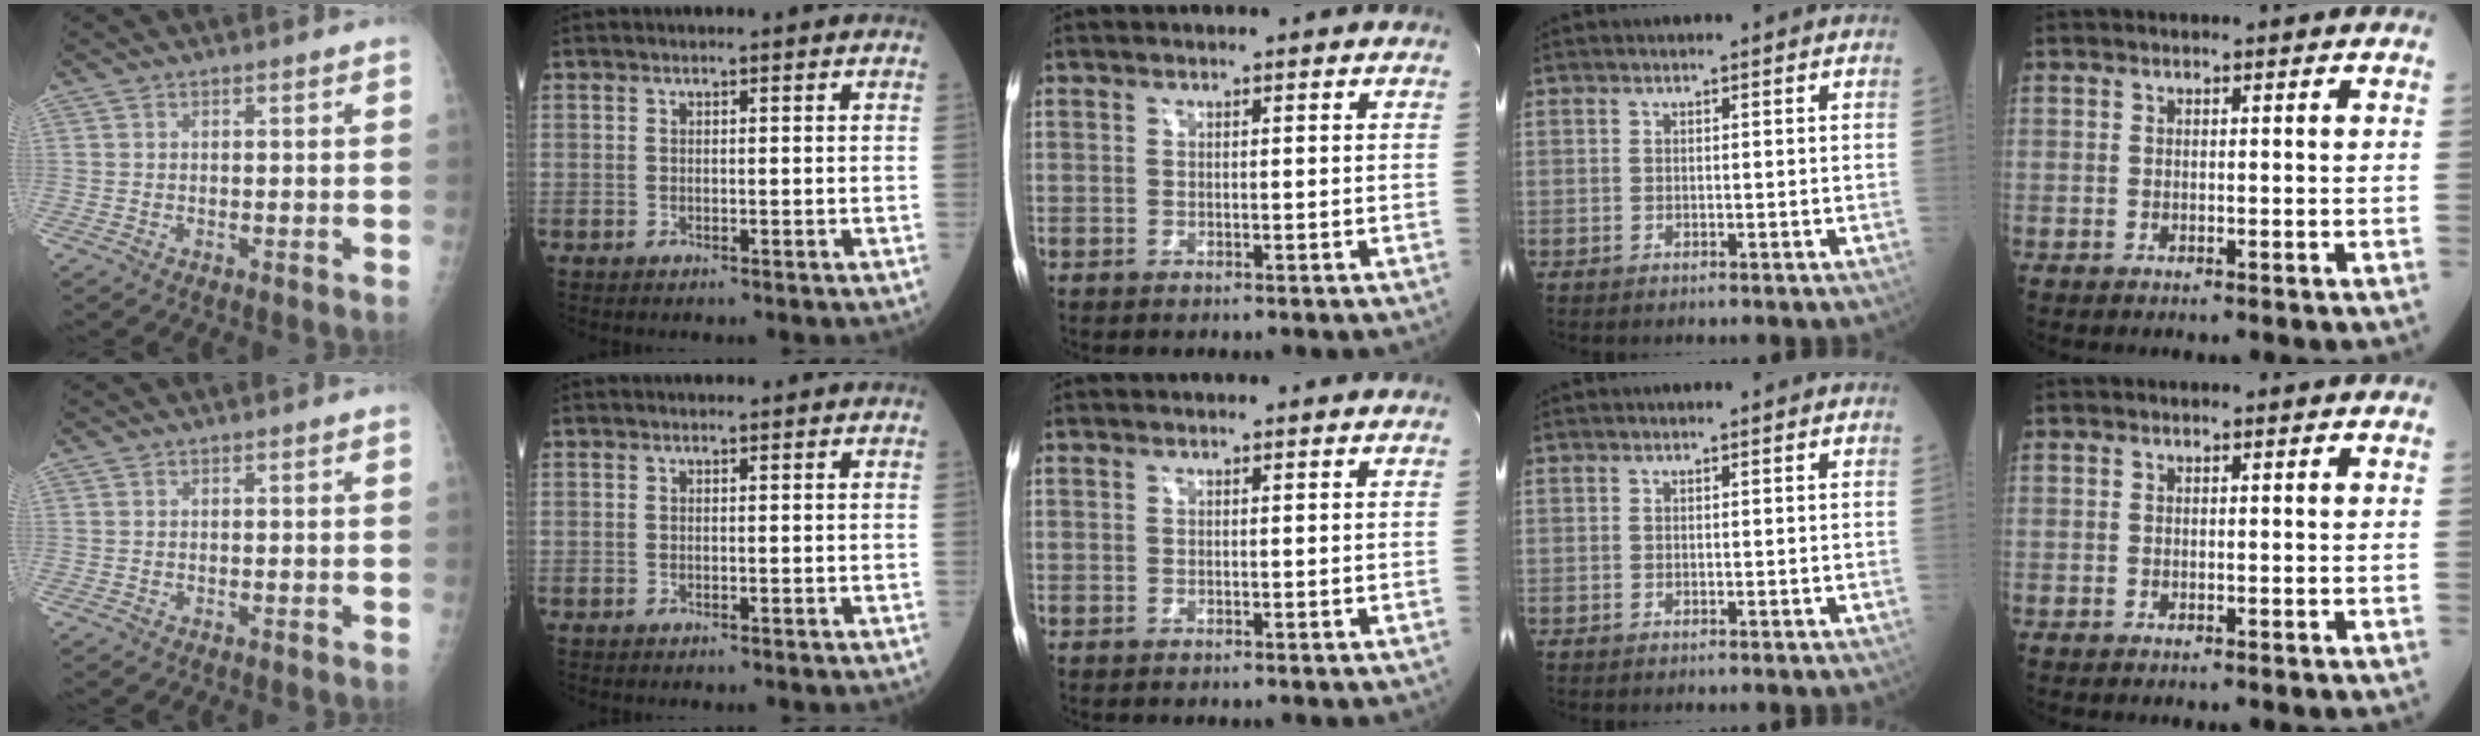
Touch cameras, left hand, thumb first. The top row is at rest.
{}